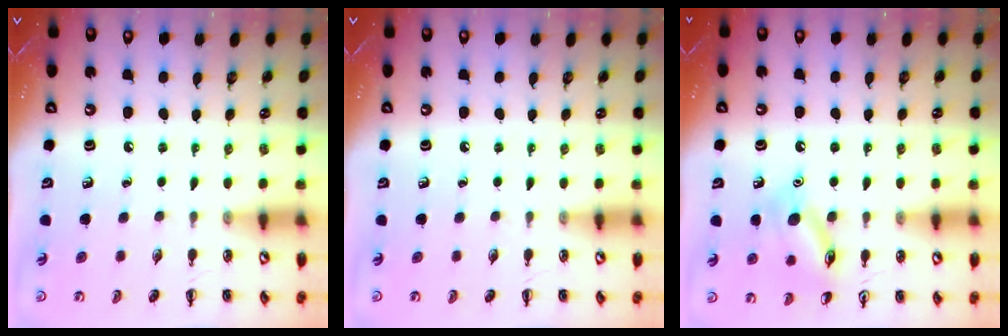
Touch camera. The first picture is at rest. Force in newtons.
{"total": 0.0}
{"total": 12.6, "press": 12.6, "slide": 0.7}